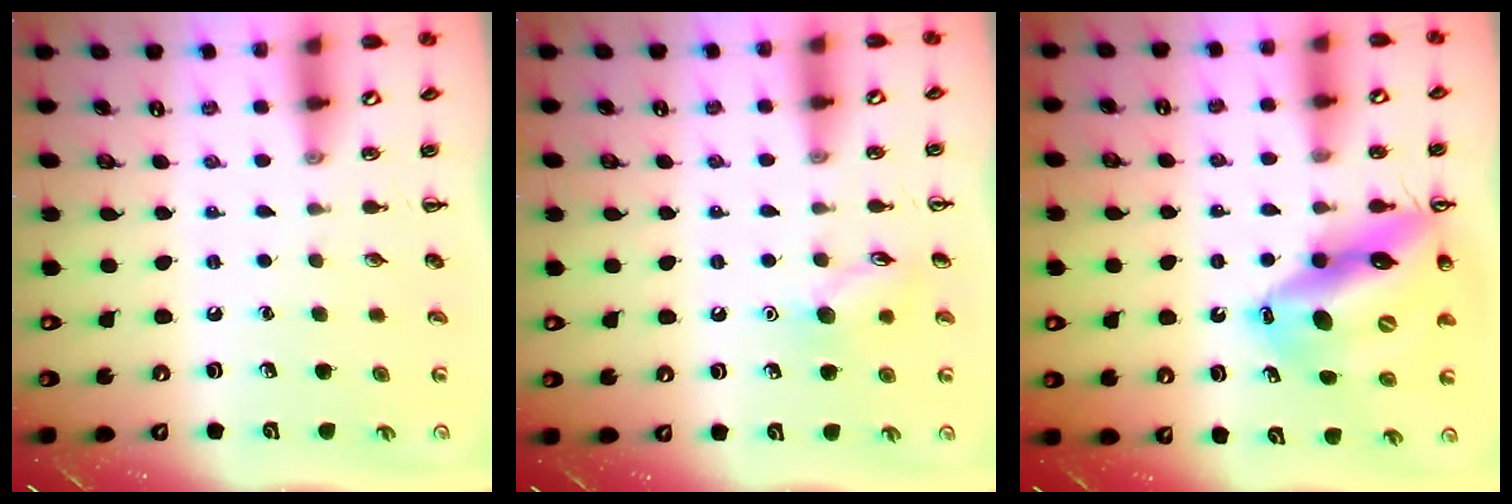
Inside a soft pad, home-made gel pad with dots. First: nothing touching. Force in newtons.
{"total": 8.6, "press": 8.5, "slide": 0.8}
{"total": 18.2, "press": 17.4, "slide": 5.3}